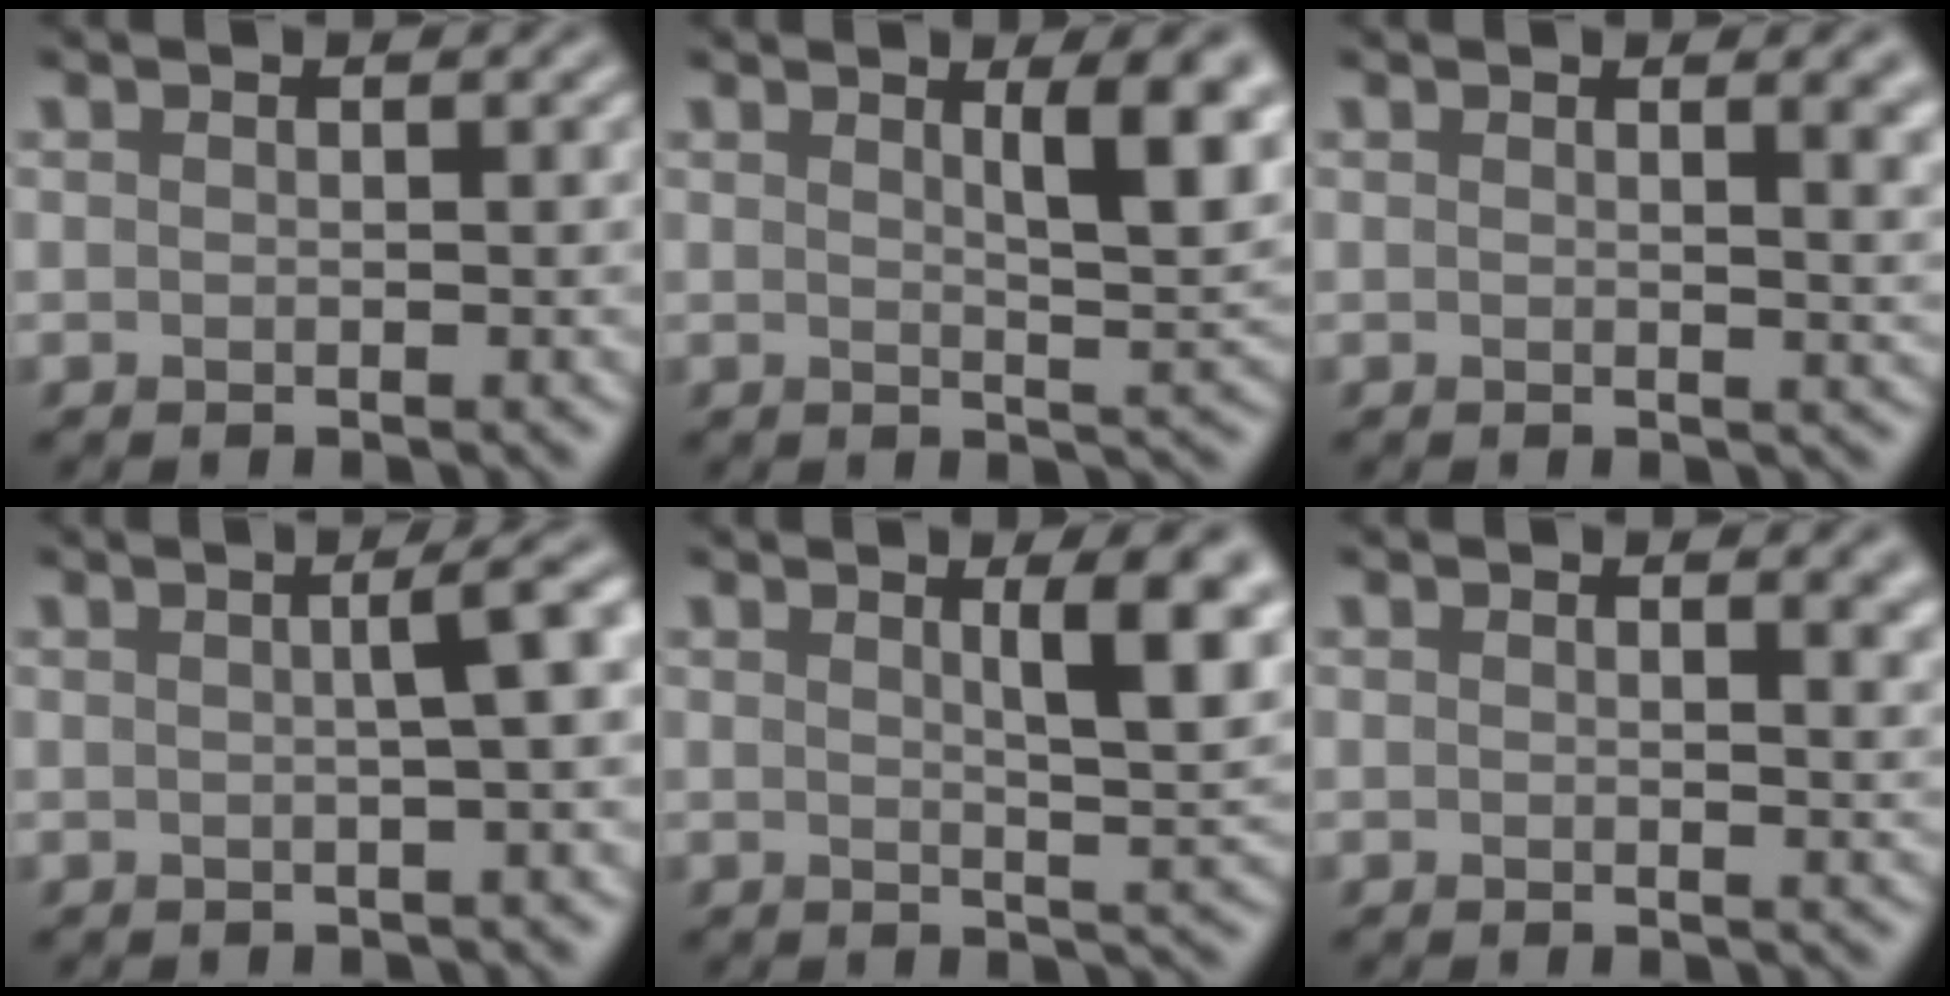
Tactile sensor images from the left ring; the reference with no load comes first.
{"total": 6.0, "force": [2.3, 1.6, 5.3], "torque": [-0.059, -0.004, 0.035]}
{"total": 3.6, "force": [1.6, 1.5, 2.9], "torque": [-0.017, 0.003, 0.019]}
{"total": 3.9, "force": [0.4, 1.0, 3.8], "torque": [-0.033, 0.019, 0.002]}
{"total": 6.3, "force": [2.2, 1.6, 5.6], "torque": [-0.059, 0.000, 0.032]}
{"total": 2.7, "force": [1.5, 1.1, 2.0], "torque": [-0.009, 0.003, 0.019]}